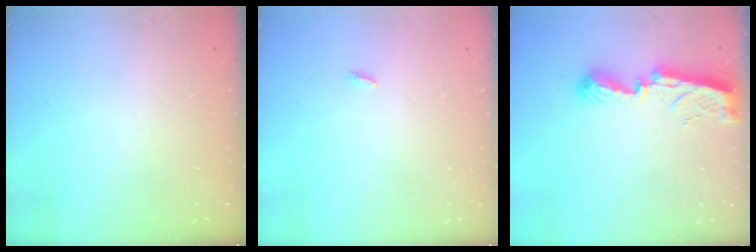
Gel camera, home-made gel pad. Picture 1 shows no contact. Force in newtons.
{"total": 2.3, "press": 2.3, "slide": 0.3}
{"total": 9.9, "press": 9.9, "slide": 0.5}